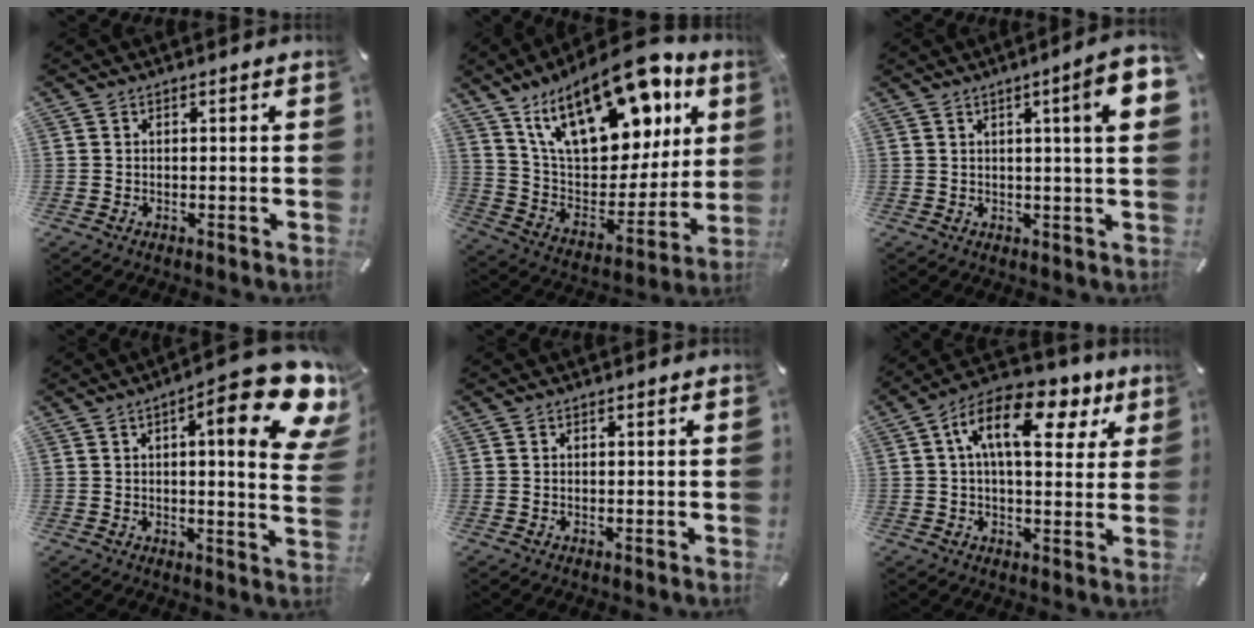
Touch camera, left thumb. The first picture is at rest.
{"total": 25.0, "force": [15.0, 12.6, 15.6], "torque": [-0.258, -0.082, 0.262]}
{"total": 9.9, "force": [3.2, 1.0, 9.3], "torque": [-0.132, -0.013, 0.043]}
{"total": 19.3, "force": [8.8, 5.1, 16.5], "torque": [-0.218, -0.061, 0.127]}
{"total": 0.0}
{"total": 15.1, "force": [5.6, 7.5, 11.8], "torque": [-0.189, -0.010, 0.093]}